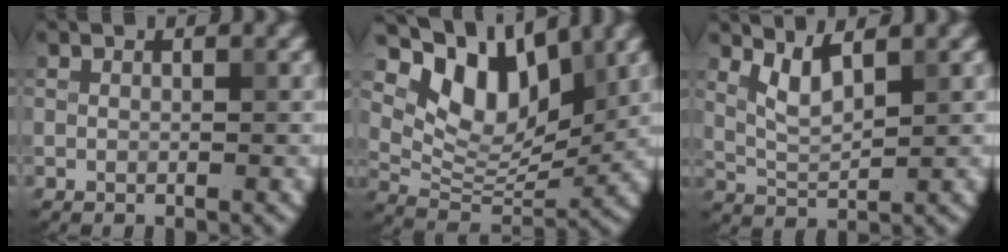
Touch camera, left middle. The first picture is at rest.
{"total": 8.4, "force": [4.7, 4.5, 5.3], "torque": [-0.089, -0.009, 0.082]}
{"total": 2.7, "force": [1.7, 0.7, 2.1], "torque": [-0.048, -0.008, 0.039]}